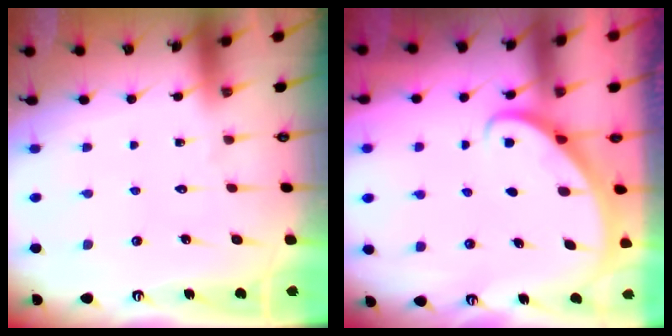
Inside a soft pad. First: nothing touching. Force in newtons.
{"total": 2.7, "press": 2.7, "slide": 0.2}